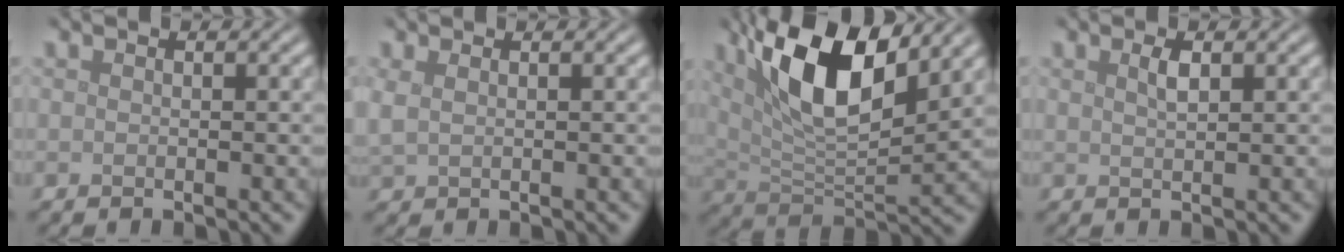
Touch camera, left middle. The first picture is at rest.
{"total": 1.3, "force": [0.7, 0.6, 0.9], "torque": [-0.023, 0.001, 0.017]}
{"total": 10.8, "force": [4.8, 3.9, 8.9], "torque": [-0.160, 0.001, 0.085]}
{"total": 1.3, "force": [0.7, 0.4, 1.0], "torque": [-0.021, 0.002, 0.012]}